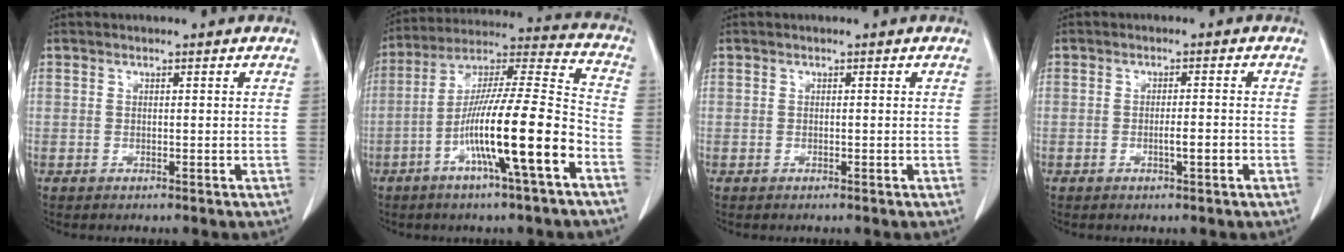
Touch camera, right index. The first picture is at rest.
{"total": 17.2, "force": [-6.6, 0.2, 15.9], "torque": [-0.284, 0.001, -0.117]}
{"total": 0.0}
{"total": 2.0, "force": [-0.7, 0.3, 1.9], "torque": [-0.034, 0.000, -0.010]}